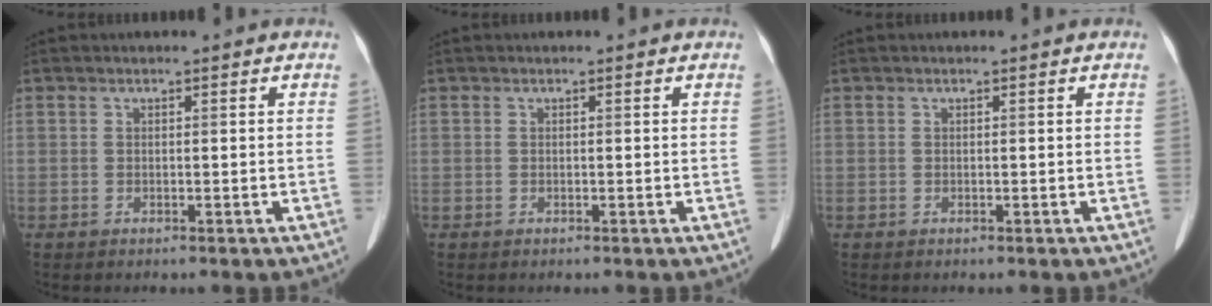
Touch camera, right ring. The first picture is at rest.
{"total": 0.0}
{"total": 0.0}